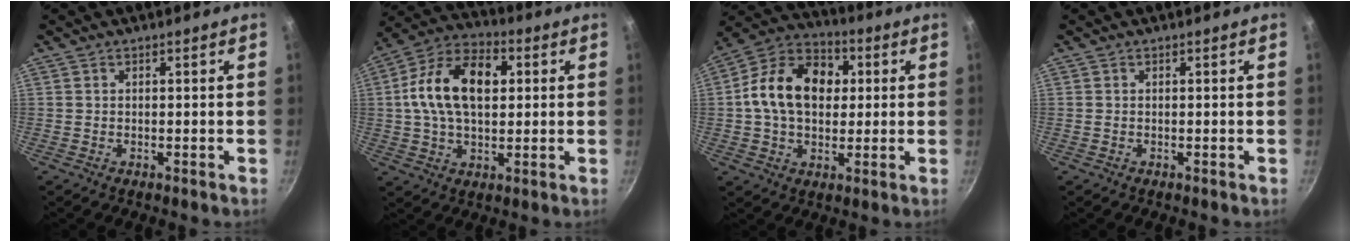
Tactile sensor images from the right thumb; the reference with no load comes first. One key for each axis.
{"total": 16.5, "fx": 2.6, "fy": 10.0, "fz": 12.9, "tx": -0.222, "ty": 0.021, "tz": 0.039}
{"total": 16.6, "fx": 1.9, "fy": 11.8, "fz": 11.5, "tx": -0.175, "ty": 0.023, "tz": 0.023}
{"total": 0.0}